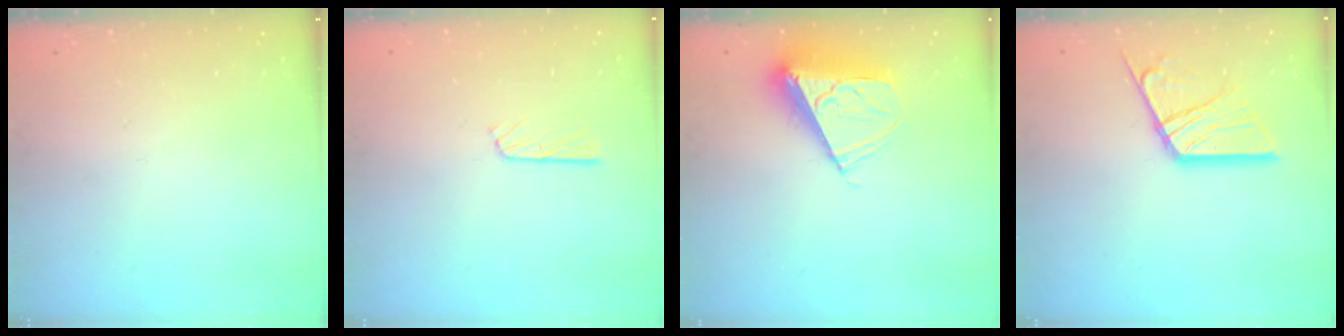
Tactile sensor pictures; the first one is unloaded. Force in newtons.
{"total": 4.3, "press": 4.3, "slide": 0.5}
{"total": 10.7, "press": 10.7, "slide": 0.8}
{"total": 14.7, "press": 14.6, "slide": 1.6}